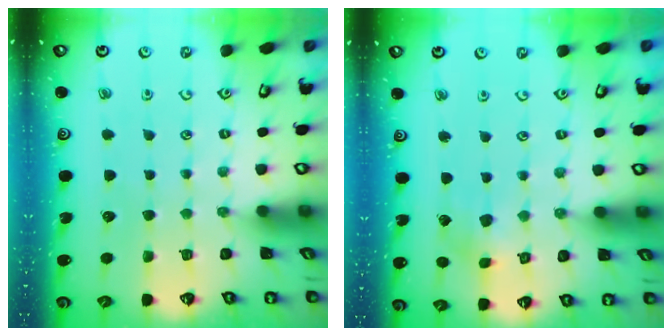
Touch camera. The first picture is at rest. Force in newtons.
{"total": 3.8, "press": 3.8, "slide": 0.4}